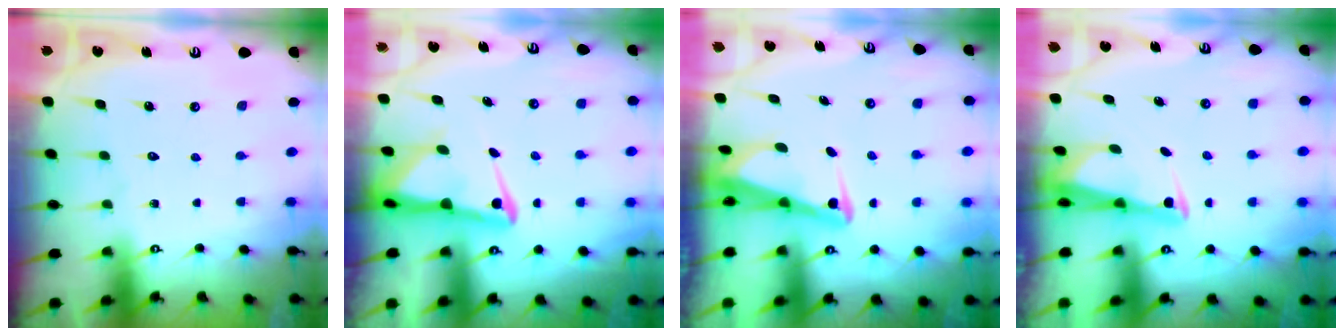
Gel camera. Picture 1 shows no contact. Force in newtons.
{"total": 5.4, "press": 5.4, "slide": 0.5}
{"total": 3.8, "press": 3.7, "slide": 1.0}
{"total": 2.6, "press": 2.5, "slide": 0.6}